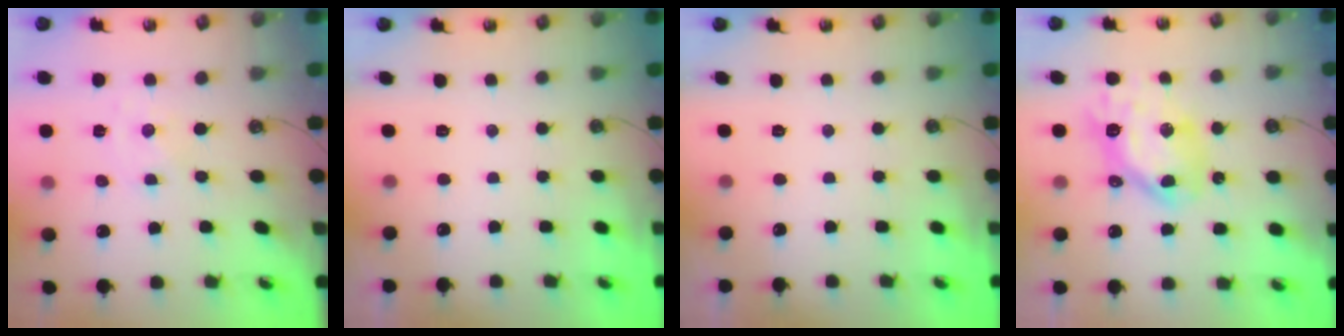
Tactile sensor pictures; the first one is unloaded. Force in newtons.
{"total": 0.0}
{"total": 0.0}
{"total": 13.4, "press": 13.3, "slide": 1.2}